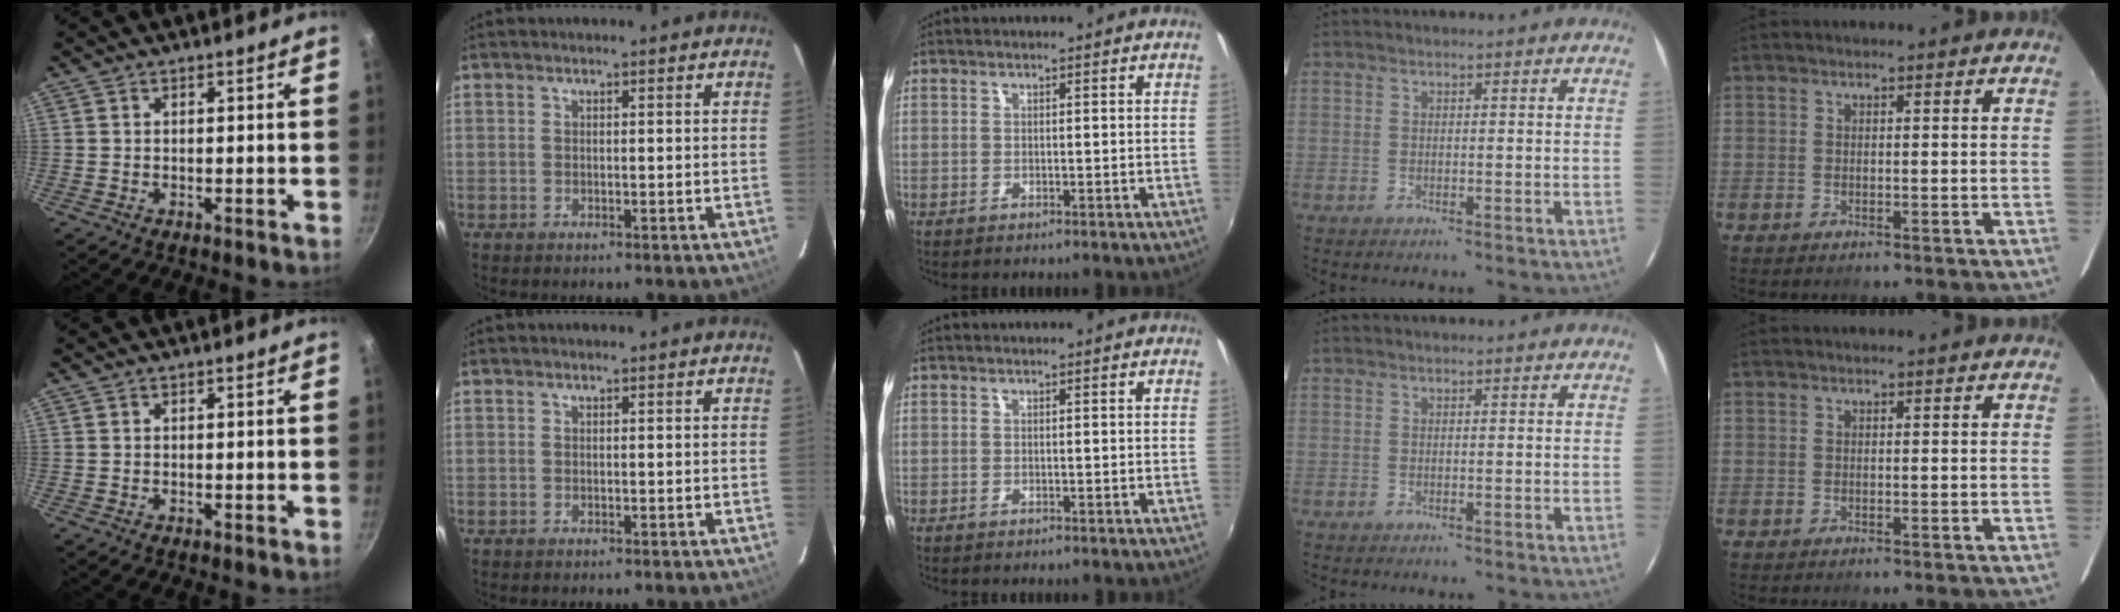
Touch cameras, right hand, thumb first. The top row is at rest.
{}